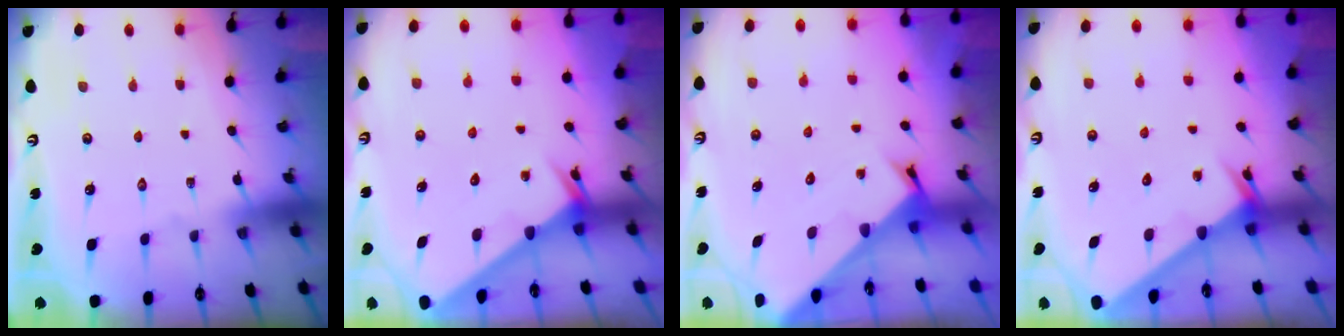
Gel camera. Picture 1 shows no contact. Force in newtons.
{"total": 2.6, "press": 2.6, "slide": 0.0}
{"total": 2.5, "press": 2.5, "slide": 0.3}
{"total": 2.6, "press": 2.6, "slide": 0.0}